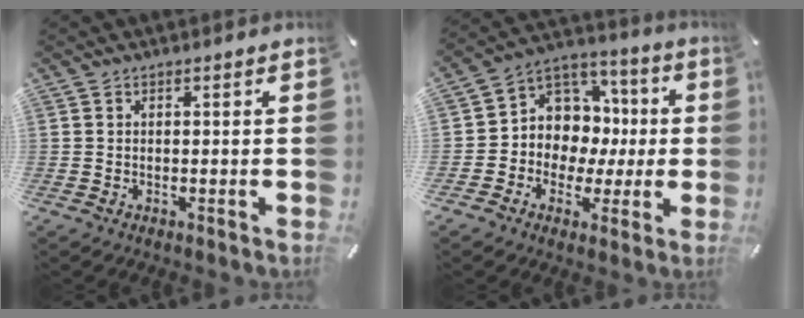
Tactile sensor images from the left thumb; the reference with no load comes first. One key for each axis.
{"total": 9.9, "fx": -0.7, "fy": 9.7, "fz": 1.6, "tx": -0.035, "ty": -0.011, "tz": 0.001}